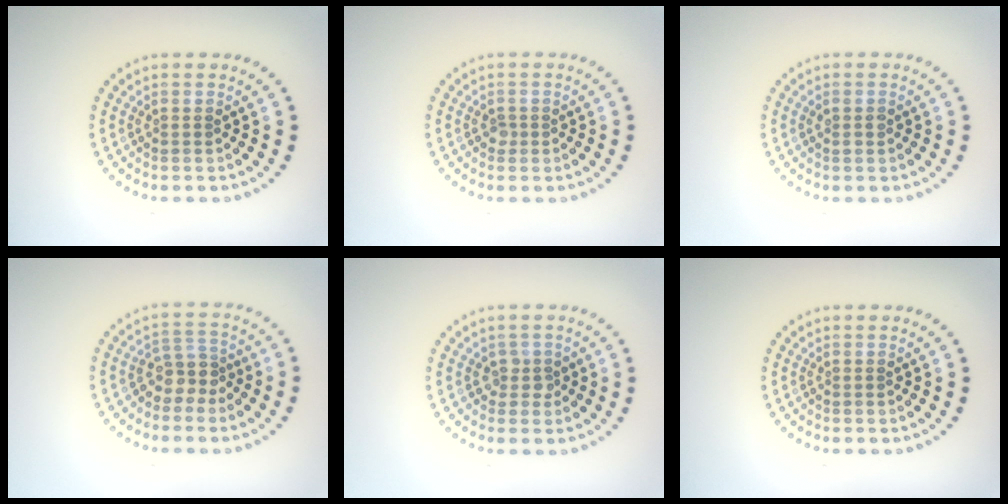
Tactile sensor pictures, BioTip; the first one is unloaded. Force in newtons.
{"total": 0.8, "press": 0.6, "slide": 0.5}
{"total": 0.8, "press": 0.8, "slide": 0.2}
{"total": 2.6, "press": 2.0, "slide": 1.5}
{"total": 1.2, "press": 1.1, "slide": 0.5}
{"total": 0.0}